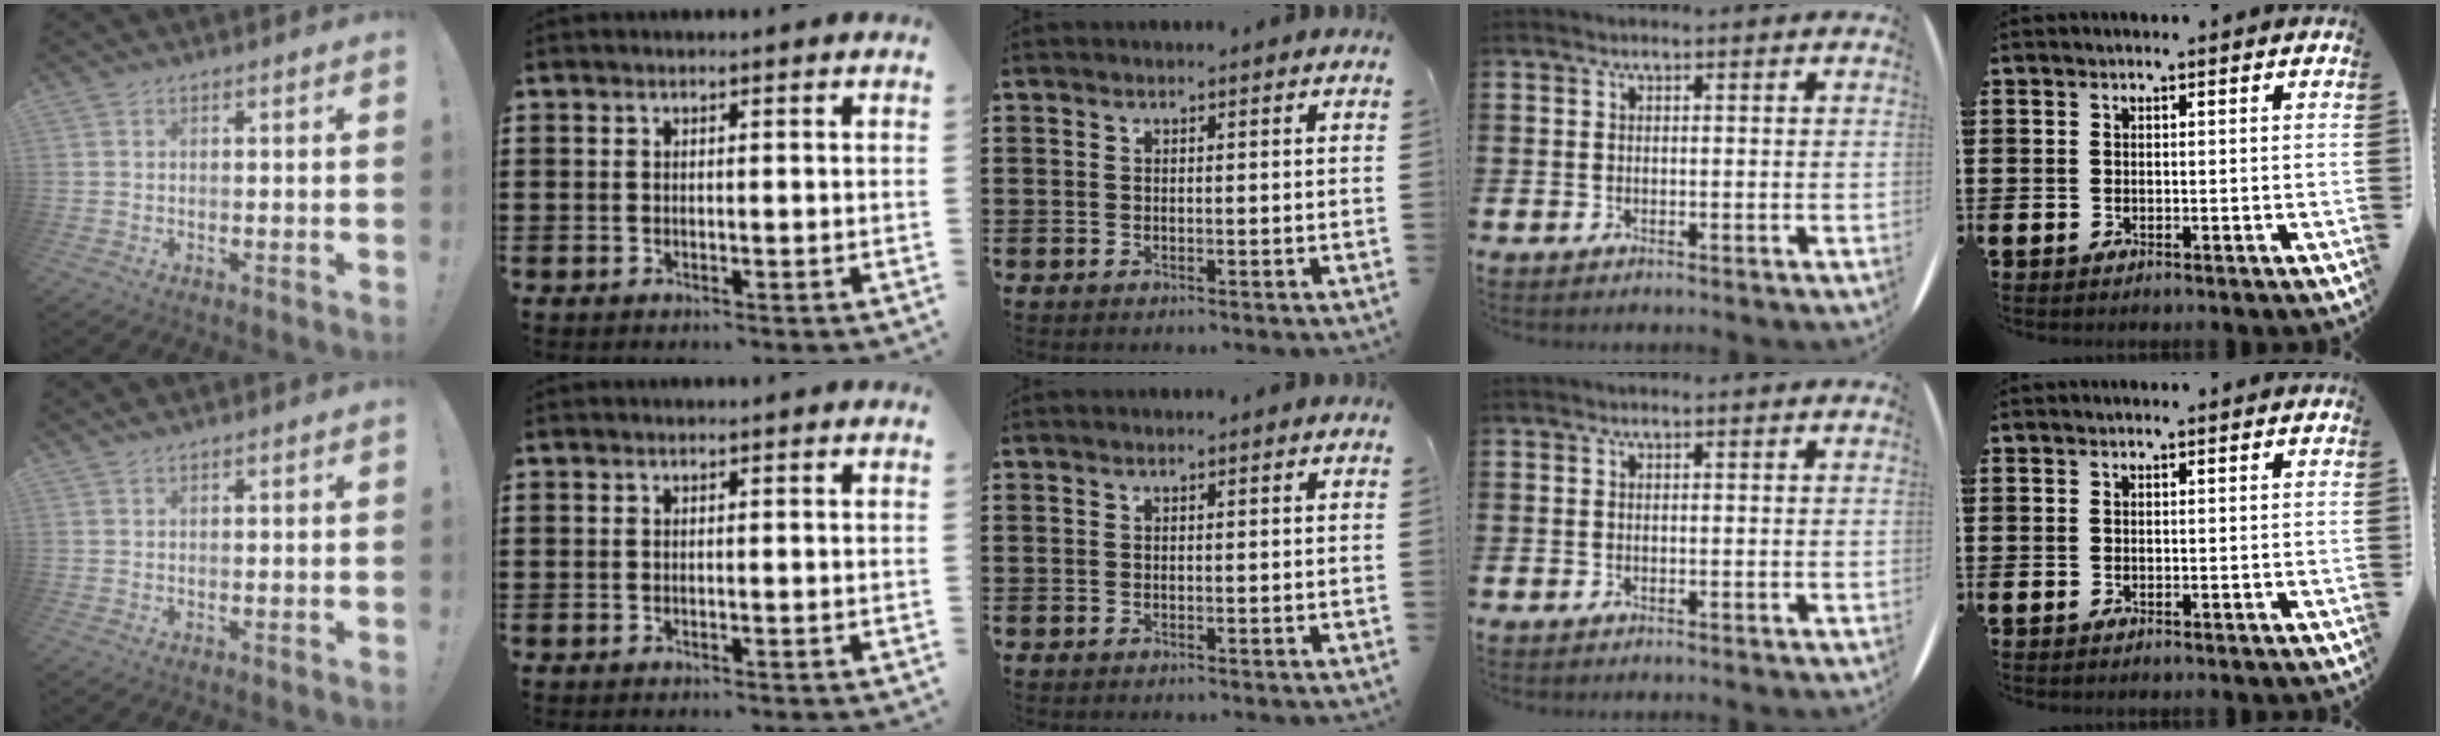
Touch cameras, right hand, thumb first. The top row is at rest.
{"thumb": {"total": 0.6, "force": [0.6, 0.1, 0.2], "torque": [0.003, -0.003, 0.010]}}